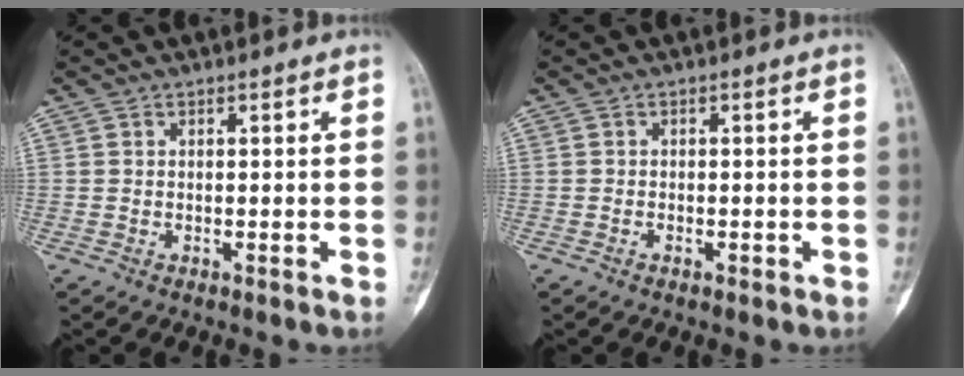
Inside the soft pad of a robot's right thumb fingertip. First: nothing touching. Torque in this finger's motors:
{"motor_torque": [-0.31, -0.08, 0.14, 0.13, -0.07]}